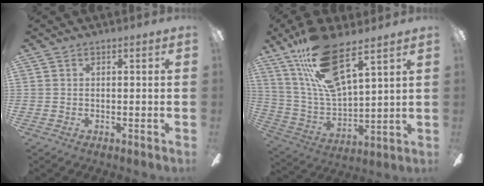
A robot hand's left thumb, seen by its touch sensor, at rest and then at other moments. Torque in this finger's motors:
{"motor_torque": [0.37, 0.47, 1.16, -1.61, 0.20]}